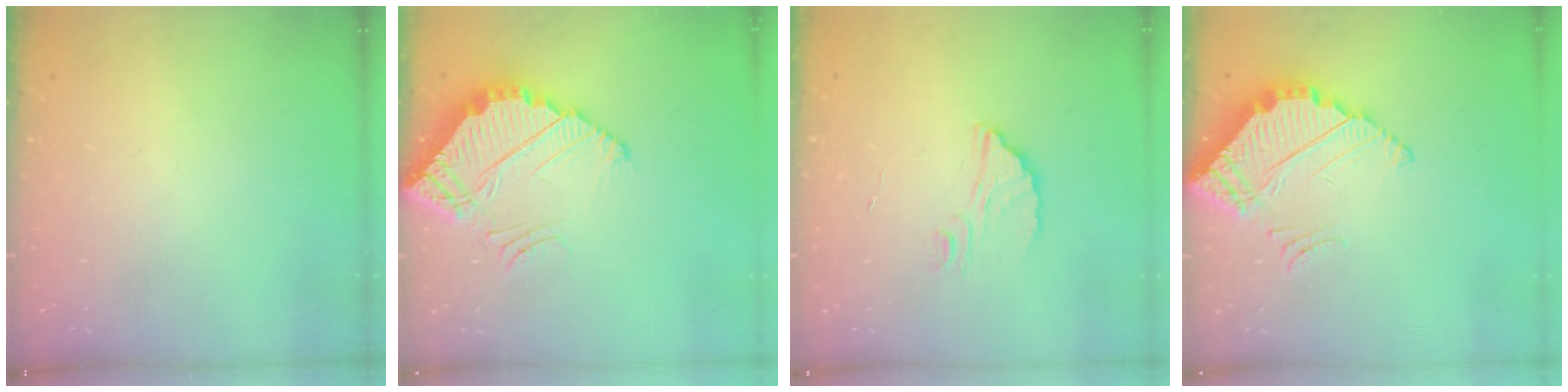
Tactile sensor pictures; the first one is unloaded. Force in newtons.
{"total": 5.3, "press": 5.3, "slide": 0.2}
{"total": 2.4, "press": 2.4, "slide": 0.1}
{"total": 4.0, "press": 4.0, "slide": 0.3}